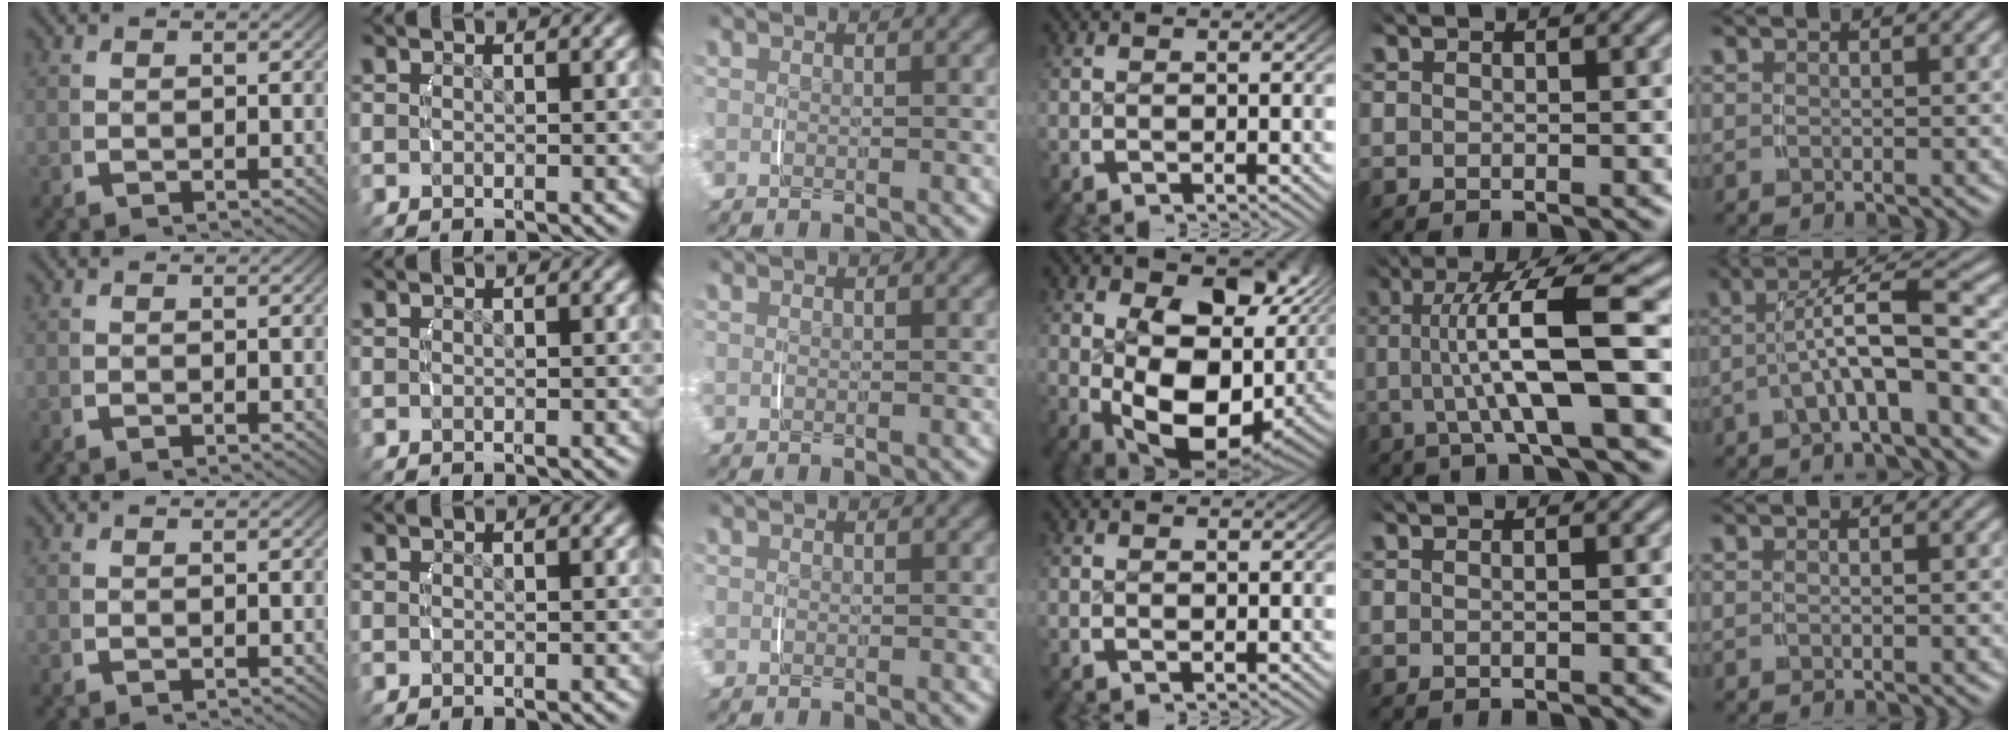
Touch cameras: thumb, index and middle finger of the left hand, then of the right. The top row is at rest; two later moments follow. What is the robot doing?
{"motion": "lift_and_place", "object": "camera"}